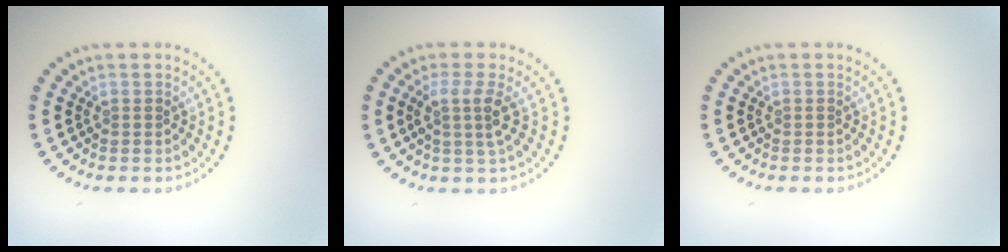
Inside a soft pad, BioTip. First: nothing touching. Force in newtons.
{"total": 2.6, "press": 2.1, "slide": 1.6}
{"total": 0.0}